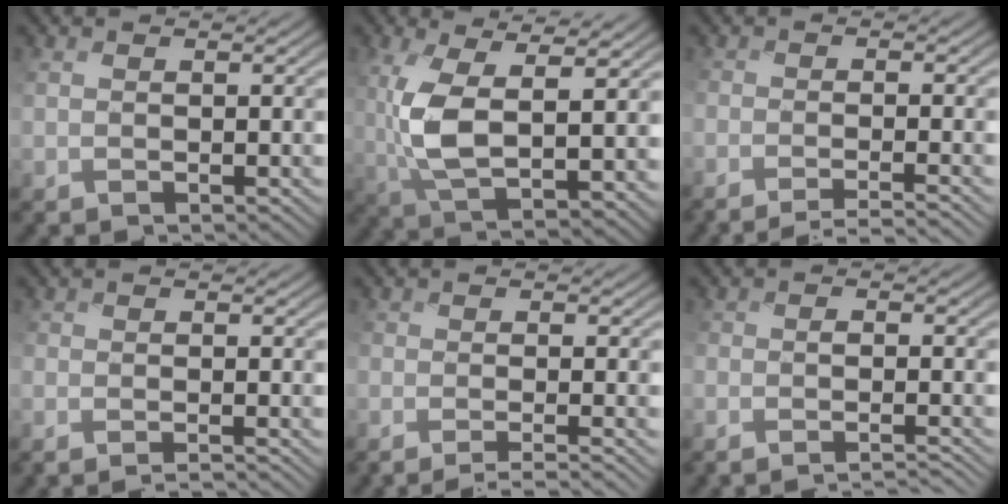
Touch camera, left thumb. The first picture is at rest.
{"total": 9.8, "force": [2.6, 3.7, 8.7], "torque": [-0.191, -0.005, 0.052]}
{"total": 4.8, "force": [-3.8, 0.8, 2.8], "torque": [-0.041, 0.003, -0.061]}
{"total": 3.8, "force": [-3.1, 0.8, 1.9], "torque": [-0.029, -0.003, -0.044]}
{"total": 4.5, "force": [-3.5, 0.7, 2.7], "torque": [-0.039, 0.000, -0.056]}
{"total": 6.0, "force": [-5.2, 1.1, 2.8], "torque": [-0.040, 0.005, -0.072]}